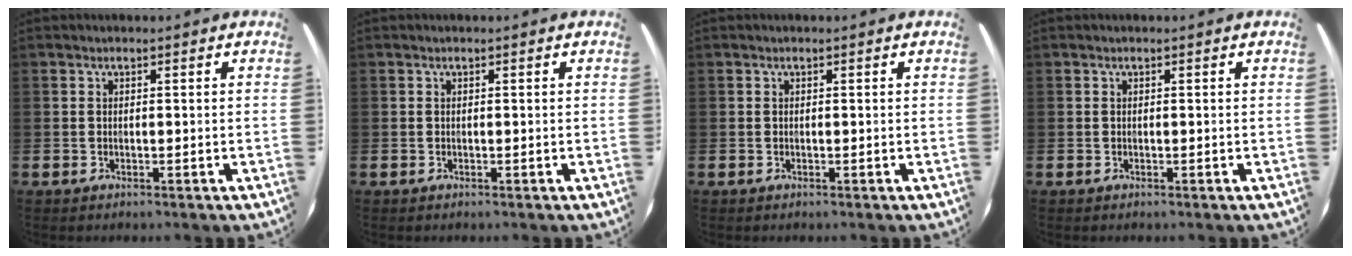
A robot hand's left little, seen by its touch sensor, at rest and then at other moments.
{"total": 0.0}
{"total": 0.0}
{"total": 0.0}